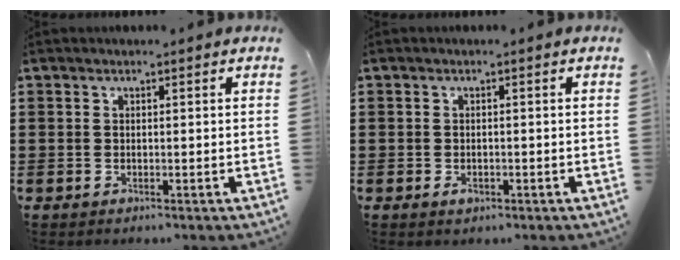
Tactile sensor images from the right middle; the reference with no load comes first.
{"total": 1.0, "force": [-0.5, 0.7, 0.6], "torque": [-0.013, -0.001, -0.010]}